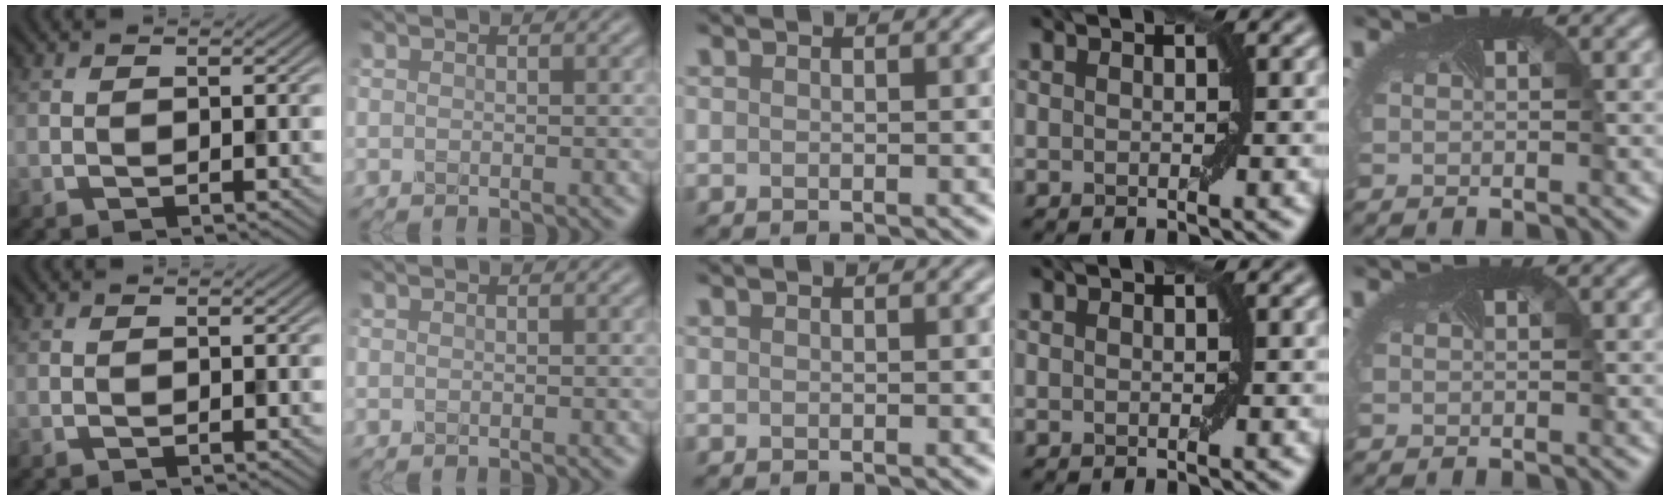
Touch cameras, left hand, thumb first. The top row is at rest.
{}